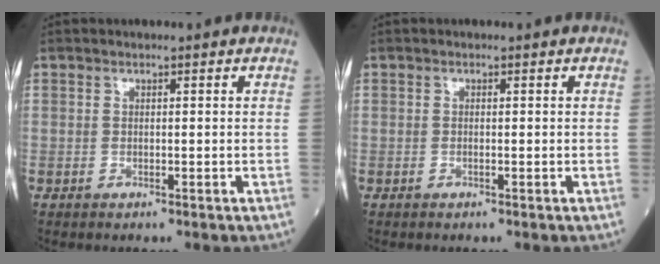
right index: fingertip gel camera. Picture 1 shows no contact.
{"total": 0.0}